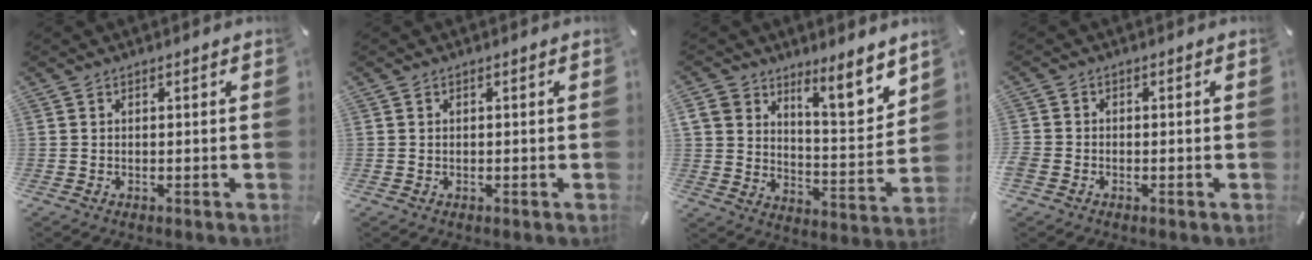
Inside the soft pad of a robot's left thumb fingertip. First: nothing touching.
{"total": 0.6, "force": [0.0, 0.4, 0.4], "torque": [-0.008, 0.003, -0.001]}
{"total": 10.6, "force": [8.3, 4.1, 5.1], "torque": [-0.064, -0.072, 0.147]}
{"total": 1.9, "force": [-1.2, 1.4, 0.6], "torque": [-0.013, 0.005, -0.026]}